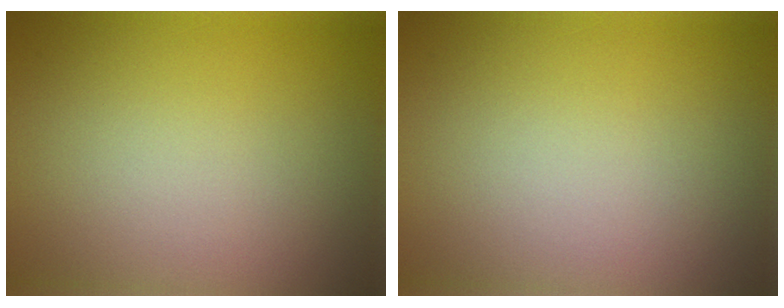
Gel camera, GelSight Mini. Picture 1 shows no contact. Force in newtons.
{"total": 0.0}